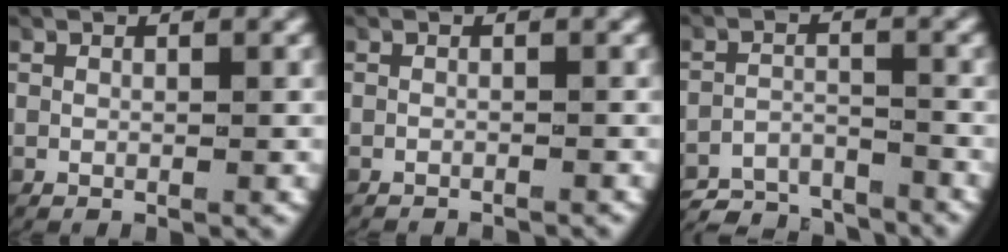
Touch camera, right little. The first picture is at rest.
{"total": 1.8, "force": [-1.8, 0.0, 0.0], "torque": [-0.003, -0.007, -0.025]}
{"total": 5.4, "force": [-4.9, 1.8, 1.2], "torque": [-0.013, -0.017, -0.084]}